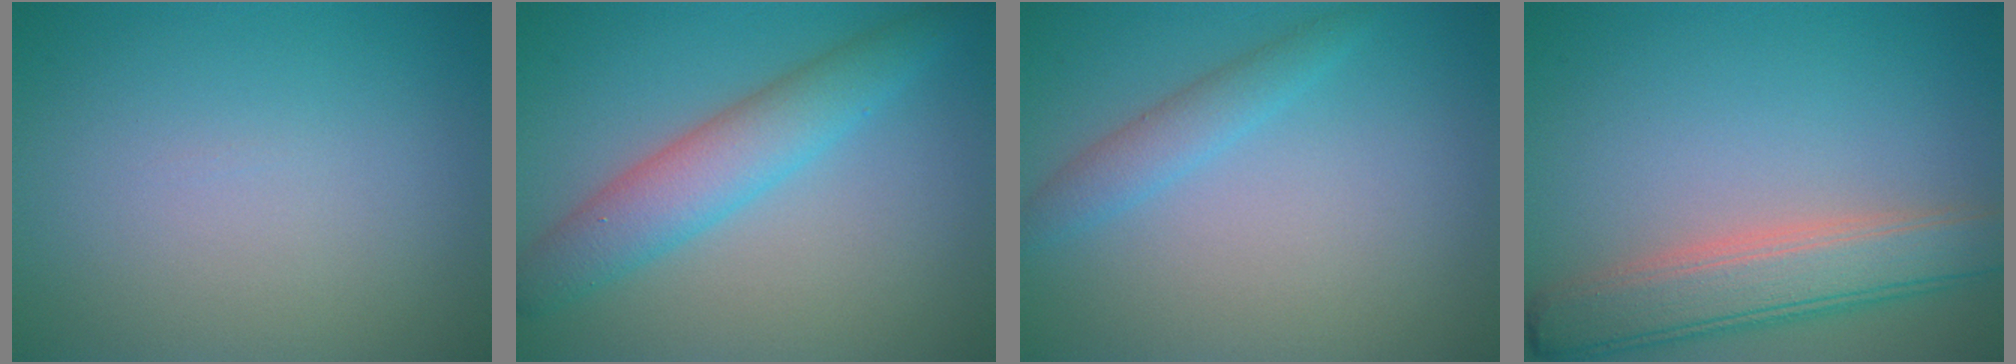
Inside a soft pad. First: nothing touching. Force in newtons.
{"total": 4.6, "press": 4.6, "slide": 0.1}
{"total": 2.0, "press": 2.0, "slide": 0.2}
{"total": 5.6, "press": 5.6, "slide": 0.3}